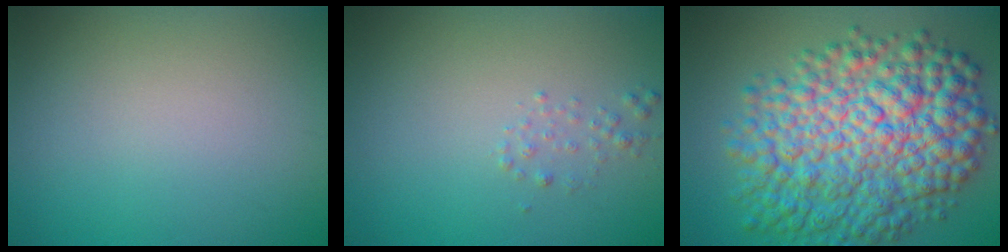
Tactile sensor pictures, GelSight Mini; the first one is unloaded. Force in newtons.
{"total": 1.0, "press": 1.0, "slide": 0.1}
{"total": 12.0, "press": 12.0, "slide": 0.1}